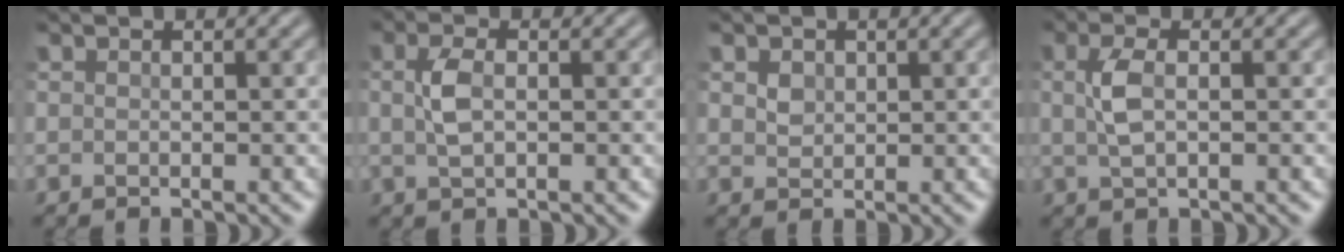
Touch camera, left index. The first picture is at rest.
{"total": 2.4, "force": [0.1, 1.1, 2.1], "torque": [-0.049, 0.004, 0.001]}
{"total": 1.6, "force": [0.7, 1.2, 0.8], "torque": [-0.020, 0.008, 0.011]}
{"total": 2.5, "force": [0.1, 1.0, 2.3], "torque": [-0.054, 0.004, 0.002]}